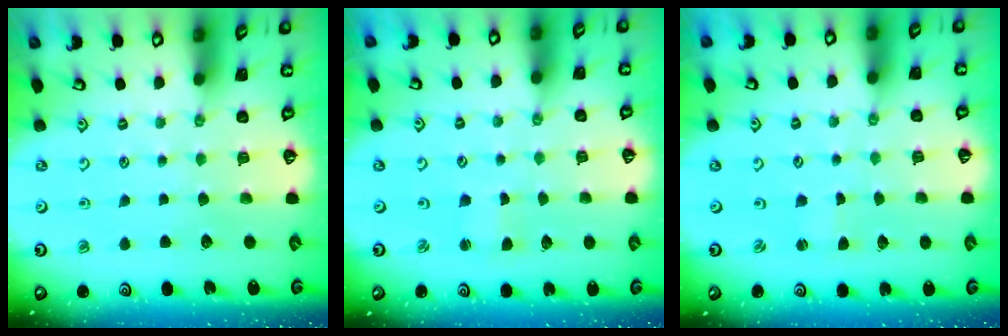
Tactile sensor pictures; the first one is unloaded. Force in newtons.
{"total": 1.7, "press": 1.7, "slide": 0.2}
{"total": 0.0}